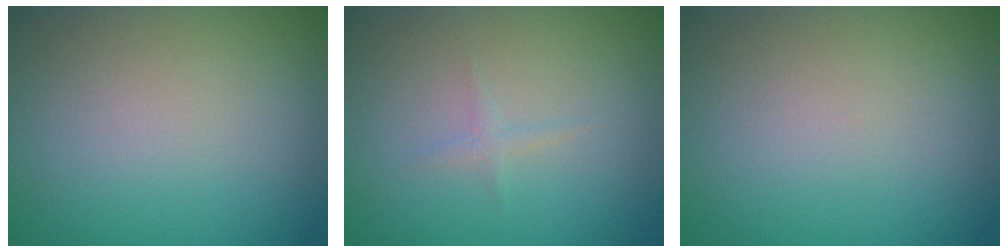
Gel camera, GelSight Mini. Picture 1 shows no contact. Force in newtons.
{"total": 0.8, "press": 0.8, "slide": 0.1}
{"total": 0.0}